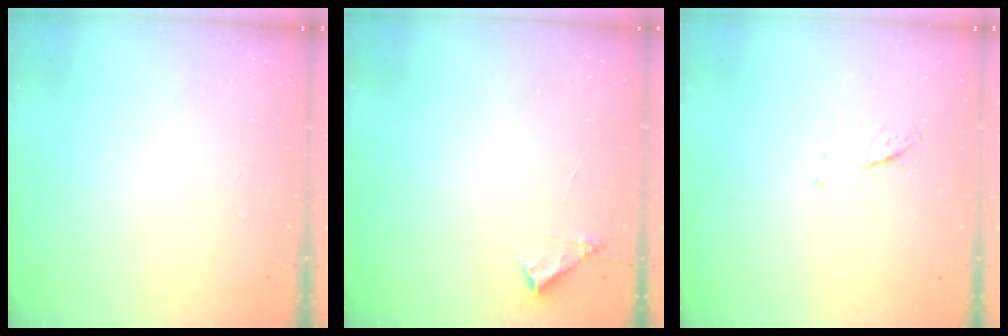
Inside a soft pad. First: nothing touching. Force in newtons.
{"total": 3.7, "press": 3.7, "slide": 0.1}
{"total": 3.6, "press": 3.4, "slide": 1.4}